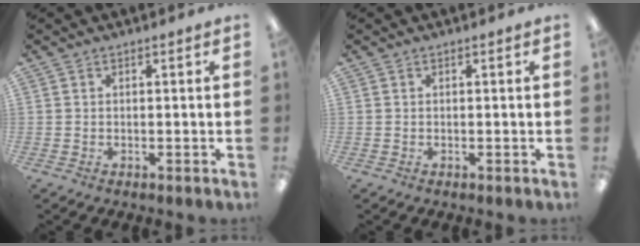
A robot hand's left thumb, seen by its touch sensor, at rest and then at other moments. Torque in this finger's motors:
{"motor_torque": [-0.01, 0.01, -0.01, 0.01, 0.00]}